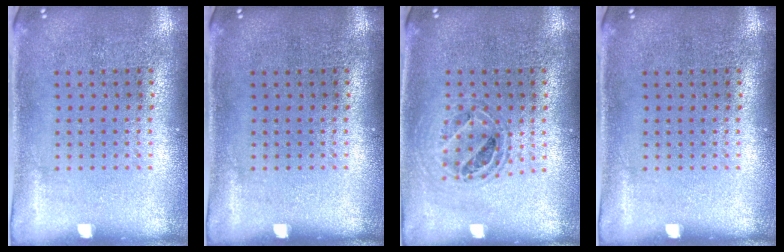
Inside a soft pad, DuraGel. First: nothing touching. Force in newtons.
{"total": 0.0}
{"total": 0.8, "press": 0.7, "slide": 0.2}
{"total": 0.0}